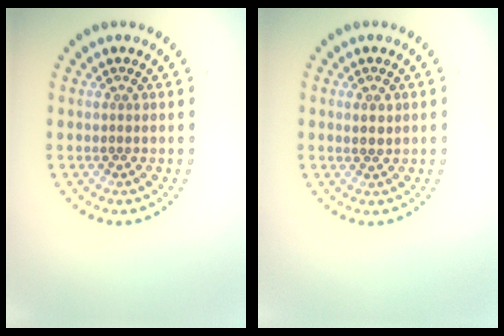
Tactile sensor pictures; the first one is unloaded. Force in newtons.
{"total": 1.1, "press": 1.1, "slide": 0.4}